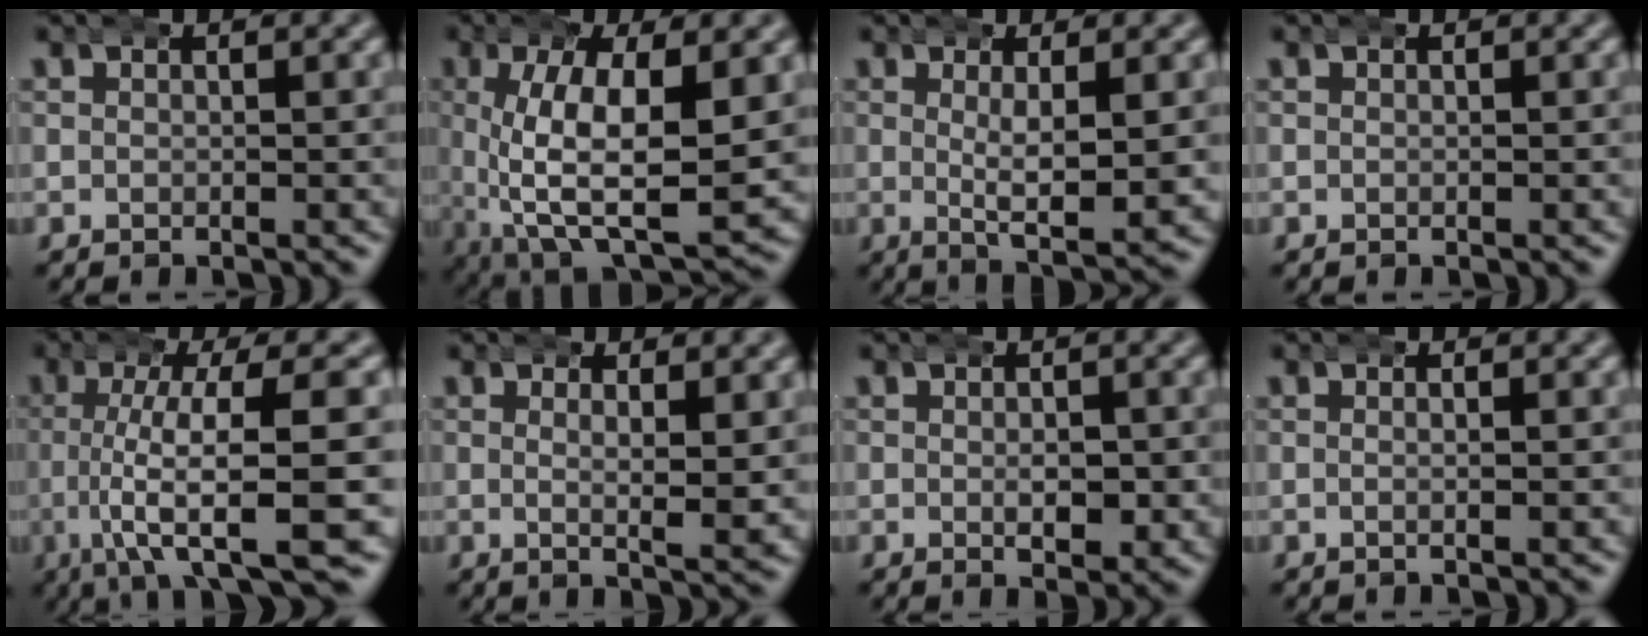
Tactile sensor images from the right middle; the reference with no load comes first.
{"total": 11.9, "force": [-0.9, 6.4, 10.0], "torque": [-0.183, -0.034, 0.008]}
{"total": 5.5, "force": [0.6, 1.4, 5.3], "torque": [-0.083, -0.009, 0.014]}
{"total": 0.0}
{"total": 9.7, "force": [-4.4, 2.2, 8.3], "torque": [-0.143, -0.024, -0.054]}
{"total": 3.1, "force": [0.7, 0.3, 3.0], "torque": [-0.049, -0.005, 0.014]}
{"total": 2.9, "force": [-0.1, 1.6, 2.4], "torque": [-0.034, -0.005, -0.003]}
{"total": 1.0, "force": [-0.2, 0.2, 1.0], "torque": [-0.016, 0.004, -0.007]}